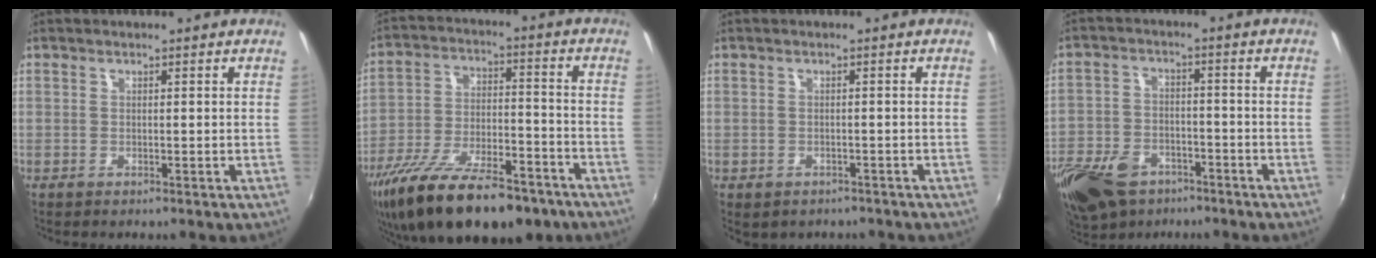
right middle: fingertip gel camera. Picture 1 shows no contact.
{"total": 23.5, "force": [-16.6, 8.6, 14.2], "torque": [-0.267, -0.043, -0.257]}
{"total": 3.3, "force": [-2.2, 2.0, 1.4], "torque": [-0.033, -0.015, -0.023]}
{"total": 17.6, "force": [-10.8, 10.6, 9.1], "torque": [-0.227, -0.018, -0.185]}